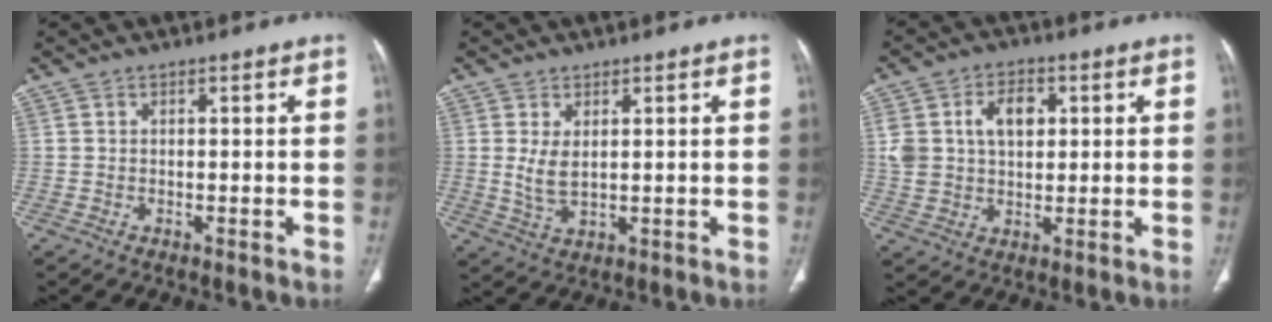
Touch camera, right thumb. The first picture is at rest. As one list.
[{"total": 4.4, "force": [0.9, 2.3, 3.6], "torque": [-0.072, -0.012, 0.028]}, {"total": 10.1, "force": [2.5, 6.9, 6.9], "torque": [-0.107, 0.007, 0.050]}]